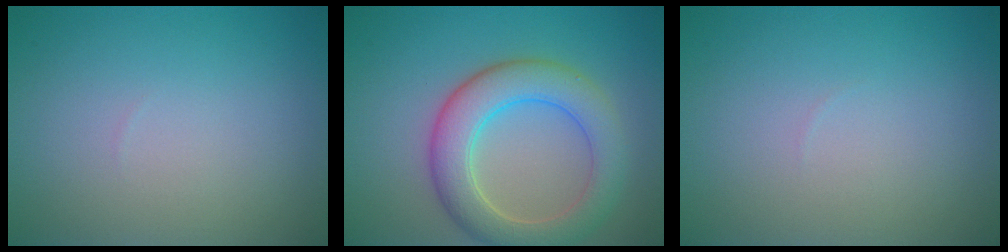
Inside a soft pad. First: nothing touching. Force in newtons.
{"total": 6.0, "press": 6.0, "slide": 0.3}
{"total": 0.0}